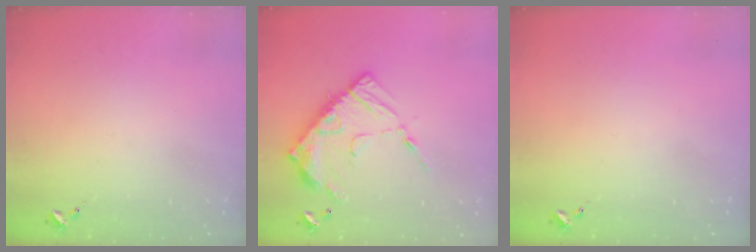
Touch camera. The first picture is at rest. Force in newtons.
{"total": 16.6, "press": 16.6, "slide": 1.5}
{"total": 0.0}